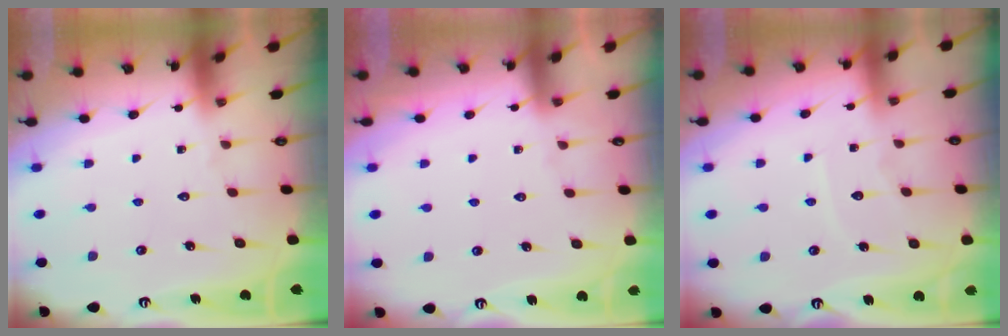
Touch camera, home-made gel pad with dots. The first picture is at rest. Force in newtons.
{"total": 3.2, "press": 3.2, "slide": 0.4}
{"total": 4.8, "press": 4.8, "slide": 0.5}